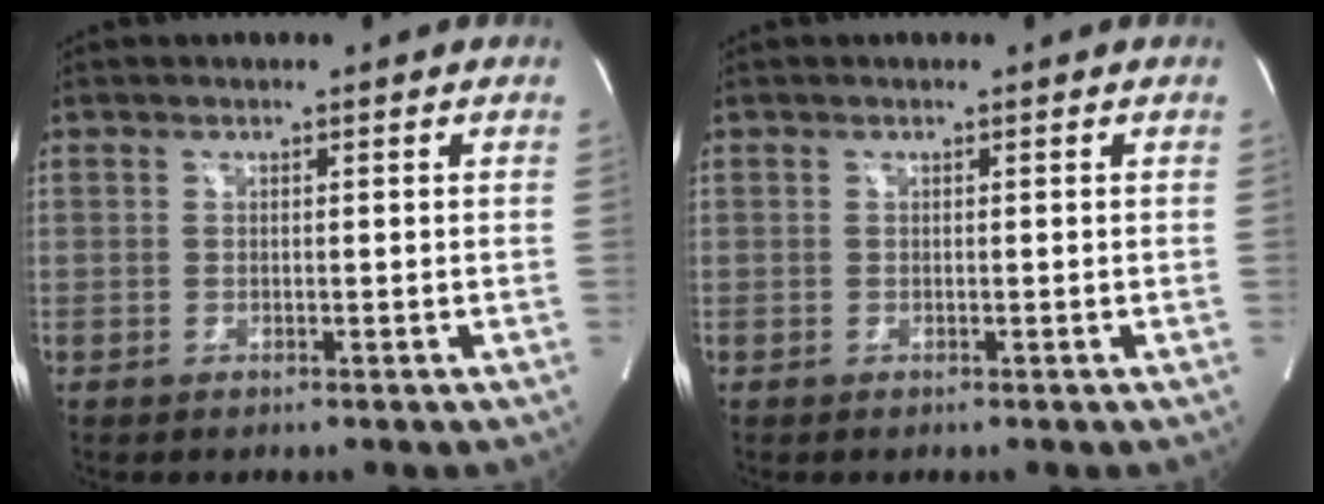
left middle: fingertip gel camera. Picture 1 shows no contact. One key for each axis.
{"total": 0.0}